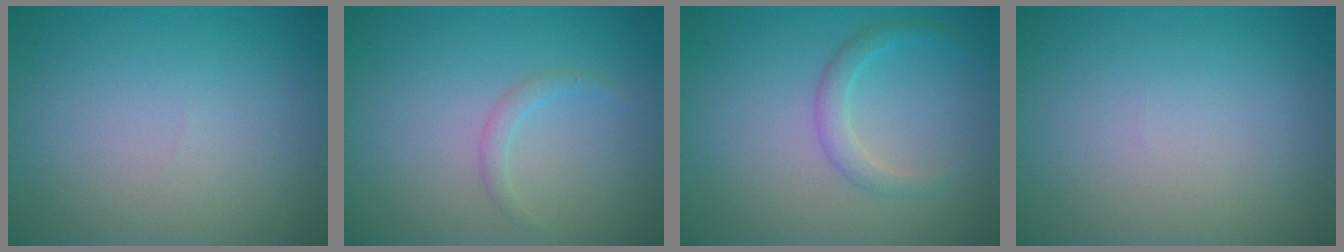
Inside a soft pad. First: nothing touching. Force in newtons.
{"total": 1.1, "press": 1.1, "slide": 0.1}
{"total": 1.8, "press": 1.8, "slide": 0.0}
{"total": 0.0}